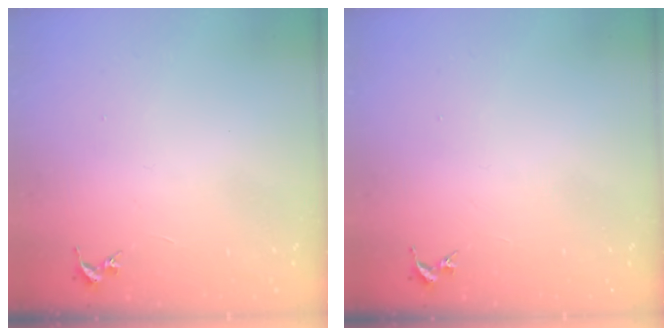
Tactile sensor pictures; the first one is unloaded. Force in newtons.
{"total": 0.0}